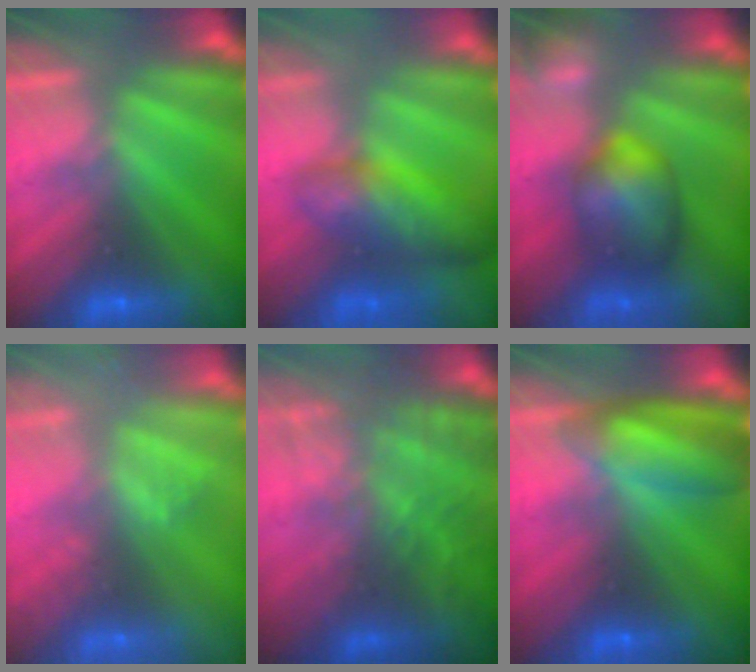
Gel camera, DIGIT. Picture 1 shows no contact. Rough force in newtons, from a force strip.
{"total": 7.1}
{"total": 7.9}
{"total": 2.1}
{"total": 7.7}
{"total": 6.9}